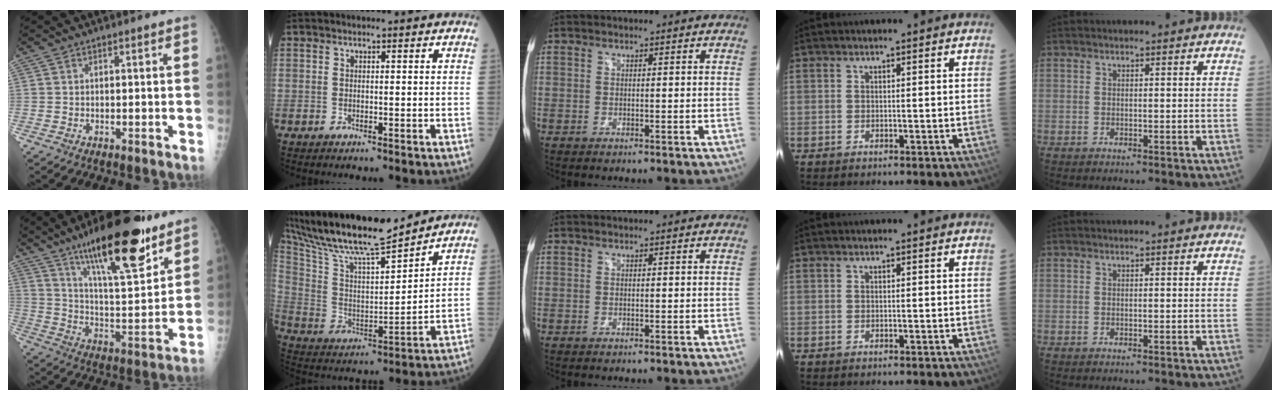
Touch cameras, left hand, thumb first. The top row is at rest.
{"thumb": {"total": 23.6, "force": [15.4, 6.2, 16.8], "torque": [-0.242, -0.072, 0.254]}, "index": {"total": 20.4, "force": [17.6, 1.9, 10.1], "torque": [-0.199, 0.020, 0.313]}}